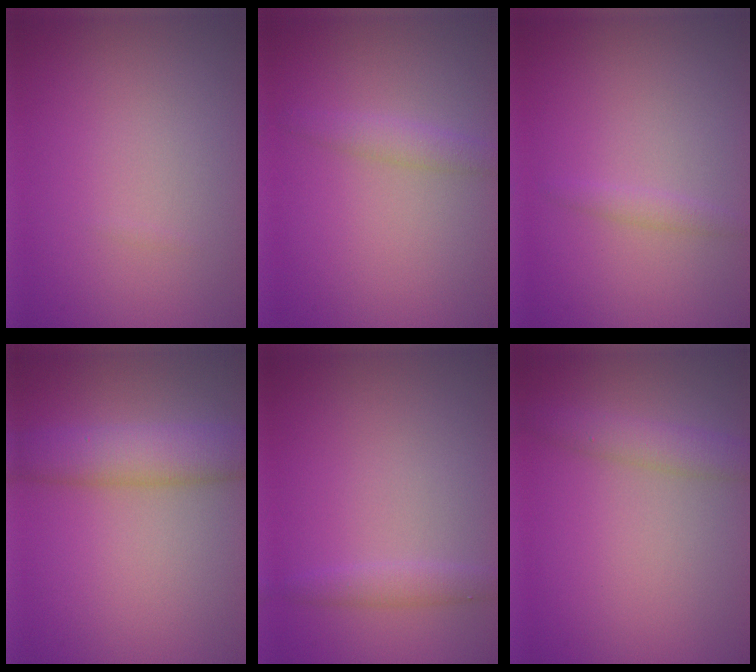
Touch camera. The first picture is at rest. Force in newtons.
{"total": 1.5, "press": 1.5, "slide": 0.1}
{"total": 0.9, "press": 0.9, "slide": 0.1}
{"total": 4.8, "press": 4.8, "slide": 0.2}
{"total": 1.5, "press": 1.5, "slide": 0.0}
{"total": 2.4, "press": 2.4, "slide": 0.1}